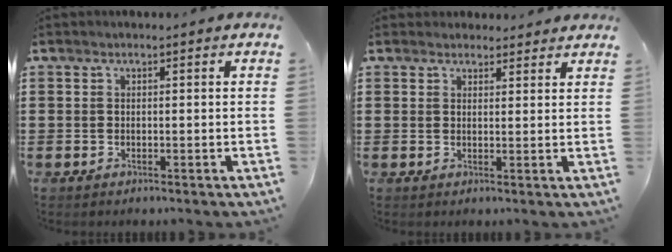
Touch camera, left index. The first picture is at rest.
{"total": 2.2, "force": [2.1, 0.7, 0.0], "torque": [0.002, -0.002, 0.039]}